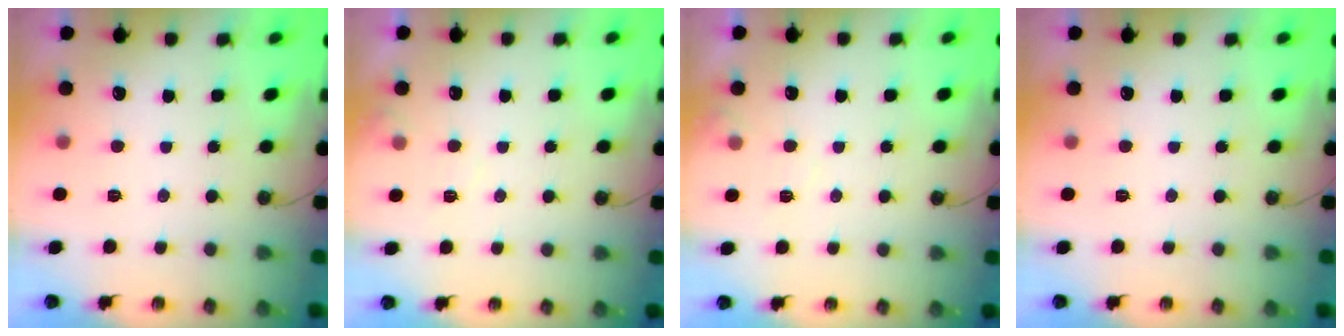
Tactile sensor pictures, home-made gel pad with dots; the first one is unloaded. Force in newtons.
{"total": 4.6, "press": 4.5, "slide": 0.6}
{"total": 4.6, "press": 4.5, "slide": 0.6}
{"total": 0.0}